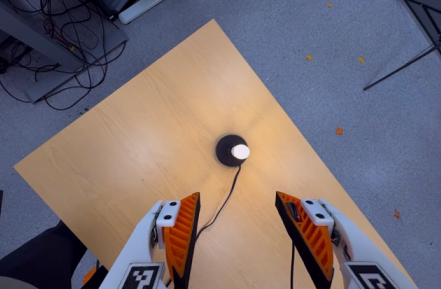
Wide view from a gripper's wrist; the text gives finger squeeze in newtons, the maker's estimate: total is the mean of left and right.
{"total": 0.0}